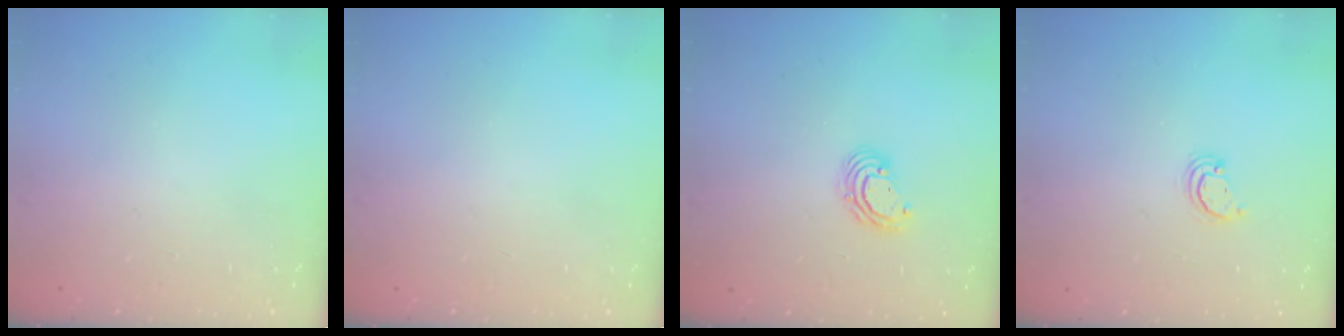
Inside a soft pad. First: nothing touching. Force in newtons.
{"total": 0.0}
{"total": 5.7, "press": 5.7, "slide": 0.2}
{"total": 2.5, "press": 2.5, "slide": 0.3}